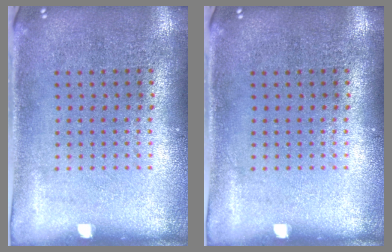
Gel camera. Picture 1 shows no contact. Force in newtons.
{"total": 0.0}